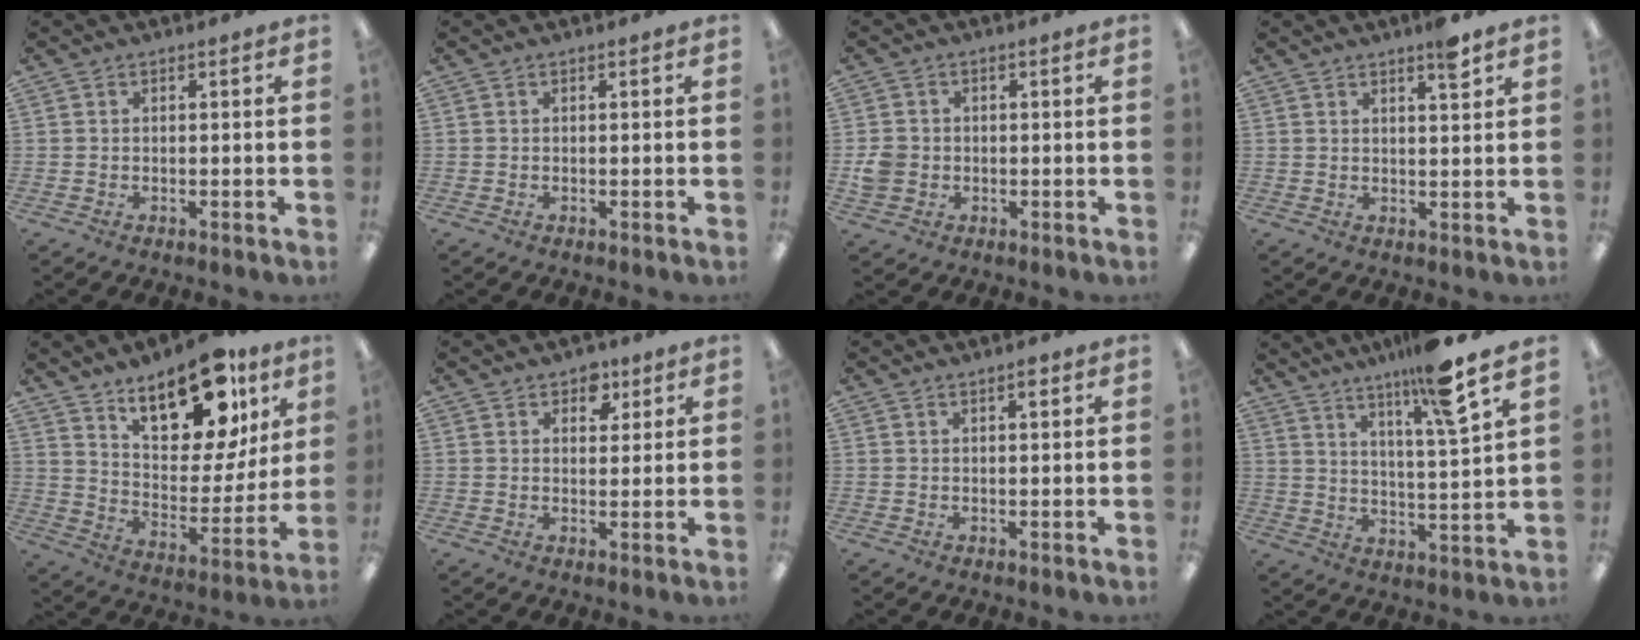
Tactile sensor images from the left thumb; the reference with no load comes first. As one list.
[{"total": 0.0}, {"total": 3.9, "force": [-0.5, 3.7, 1.3], "torque": [-0.016, 0.005, -0.008]}, {"total": 4.7, "force": [3.5, 0.6, 3.1], "torque": [-0.046, -0.018, 0.056]}, {"total": 20.9, "force": [14.2, 9.4, 12.1], "torque": [-0.176, -0.083, 0.241]}, {"total": 4.9, "force": [3.1, 3.1, 2.0], "torque": [-0.008, -0.014, 0.049]}, {"total": 1.9, "force": [1.4, 0.5, 1.3], "torque": [-0.019, -0.001, 0.021]}, {"total": 12.7, "force": [9.5, 0.2, 8.4], "torque": [-0.148, -0.048, 0.150]}]